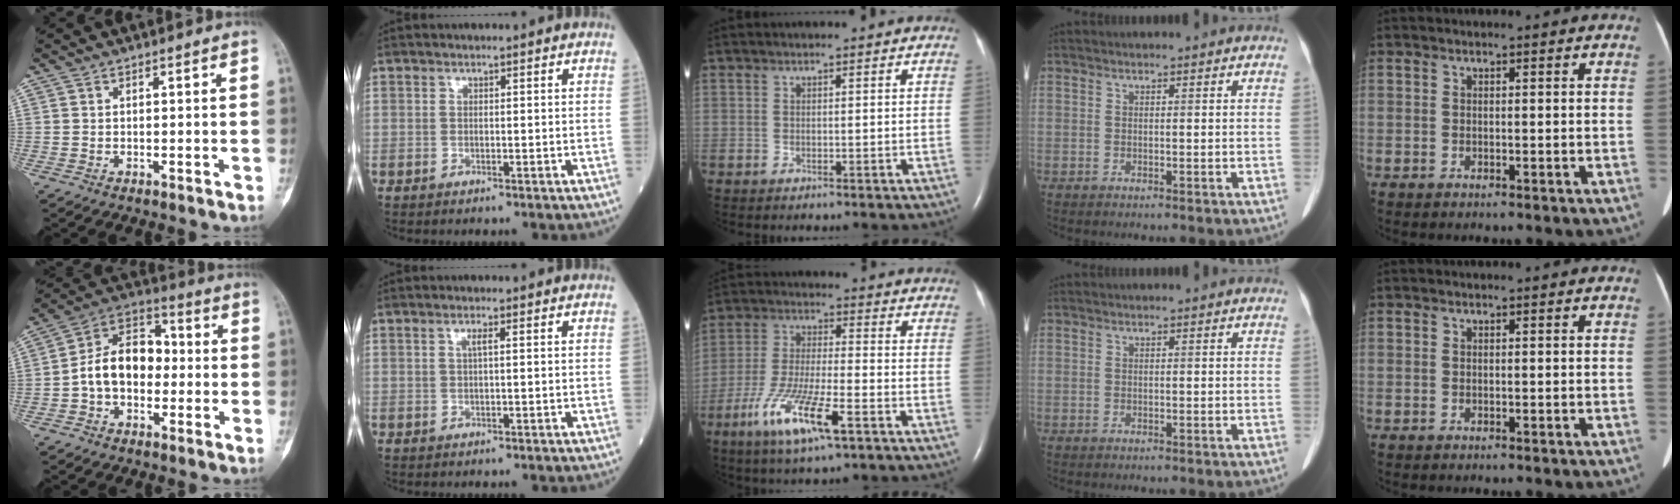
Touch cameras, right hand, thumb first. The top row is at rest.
{"thumb": {"total": 12.1, "force": [-1.2, 8.4, 8.7], "torque": [-0.128, 0.042, -0.035]}, "index": {"total": 1.1, "force": [0.3, -0.1, 1.0], "torque": [-0.021, 0.002, 0.004]}, "middle": {"total": 12.0, "force": [-6.2, 1.8, 10.2], "torque": [-0.207, -0.019, -0.112]}}